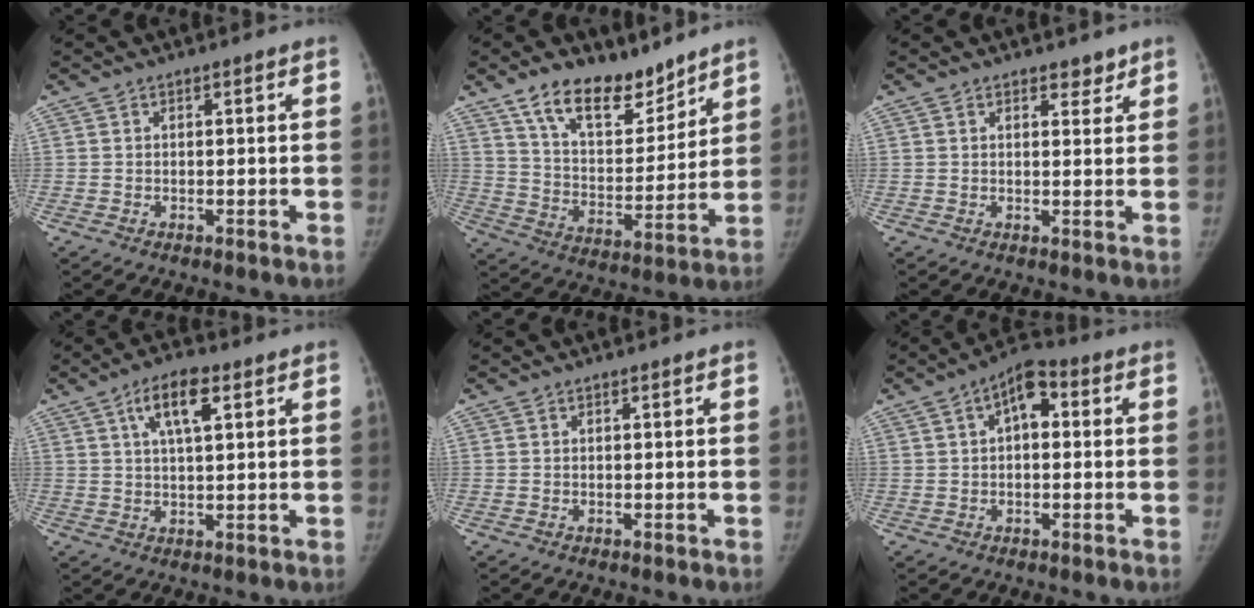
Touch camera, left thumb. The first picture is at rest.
{"total": 15.6, "force": [11.4, 7.3, 7.7], "torque": [-0.083, -0.075, 0.203]}
{"total": 2.3, "force": [1.9, 1.1, 0.8], "torque": [0.005, -0.012, 0.023]}
{"total": 7.5, "force": [3.2, 2.7, 6.2], "torque": [-0.106, 0.001, 0.055]}
{"total": 0.0}
{"total": 7.3, "force": [1.7, 4.0, 5.9], "torque": [-0.079, 0.020, 0.015]}